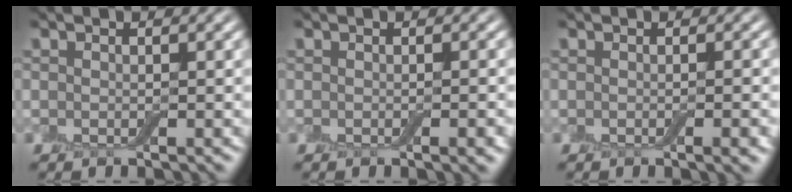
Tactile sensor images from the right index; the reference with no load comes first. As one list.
[{"total": 1.7, "force": [-0.4, 0.4, 1.6], "torque": [-0.016, -0.001, -0.005]}, {"total": 2.0, "force": [-0.5, 0.5, 1.9], "torque": [-0.019, 0.000, -0.005]}]